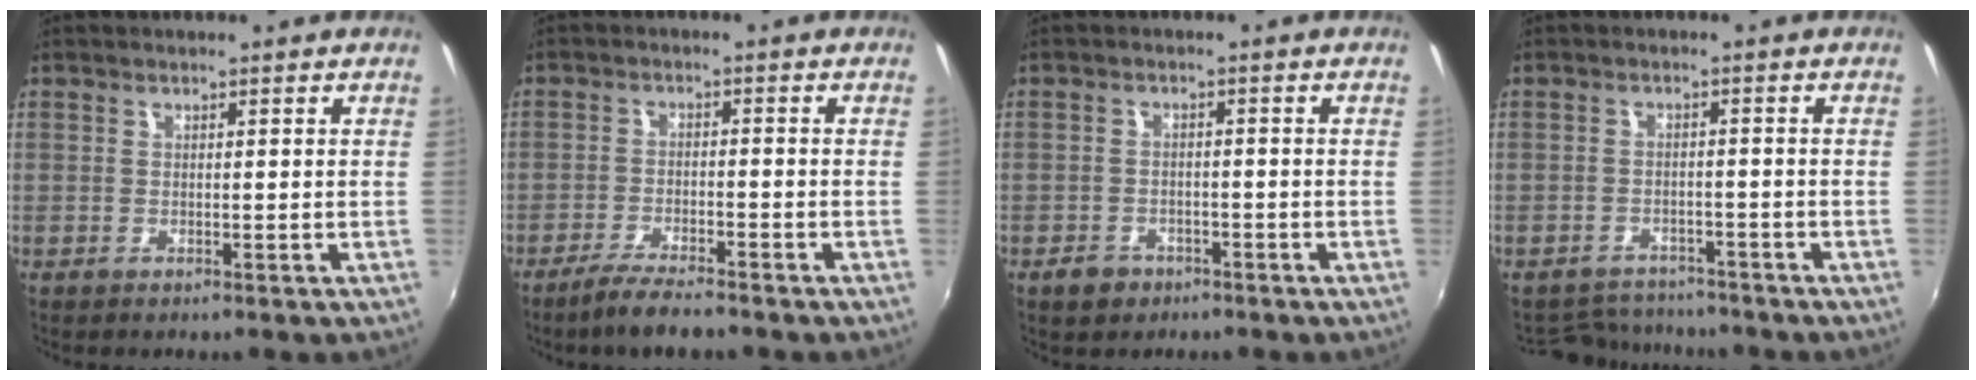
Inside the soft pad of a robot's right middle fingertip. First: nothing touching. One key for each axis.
{"total": 6.2, "fx": -5.2, "fy": 0.8, "fz": 3.3, "tx": -0.083, "ty": -0.014, "tz": -0.095}
{"total": 3.9, "fx": -2.5, "fy": 2.7, "fz": 1.1, "tx": -0.035, "ty": 0.002, "tz": -0.039}
{"total": 8.0, "fx": -7.3, "fy": 2.9, "fz": 1.3, "tx": -0.043, "ty": 0.005, "tz": -0.109}